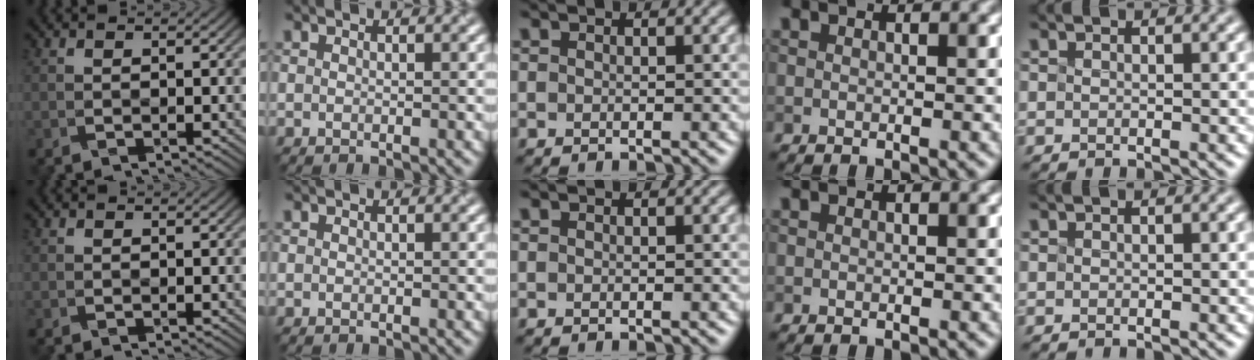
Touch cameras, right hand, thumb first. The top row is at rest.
{"little": {"total": 1.3, "force": [0.7, 0.7, 0.9], "torque": [-0.007, 0.017, 0.004]}}